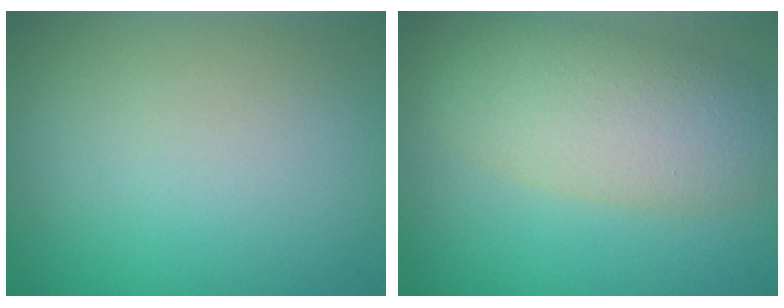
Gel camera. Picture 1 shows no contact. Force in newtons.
{"total": 6.4, "press": 6.4, "slide": 0.3}